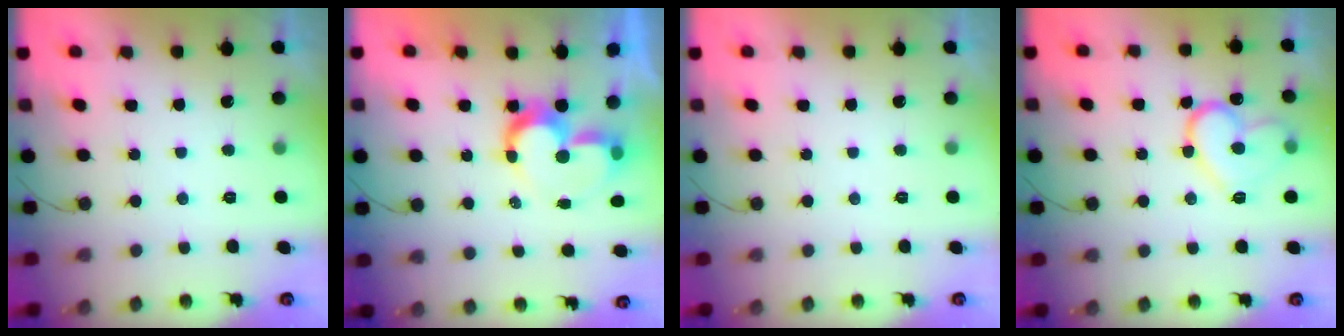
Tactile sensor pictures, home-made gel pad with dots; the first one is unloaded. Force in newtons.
{"total": 9.6, "press": 9.6, "slide": 0.7}
{"total": 0.0}
{"total": 14.6, "press": 14.6, "slide": 1.2}